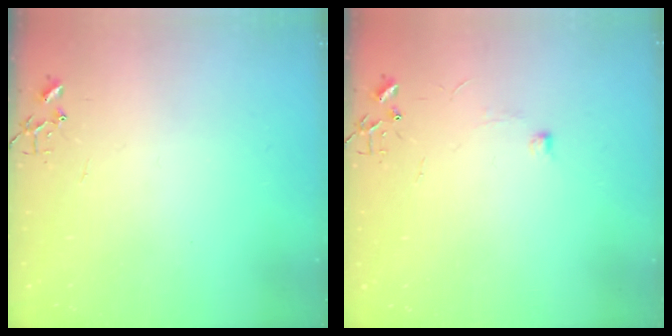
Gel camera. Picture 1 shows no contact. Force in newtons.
{"total": 4.4, "press": 4.3, "slide": 0.6}